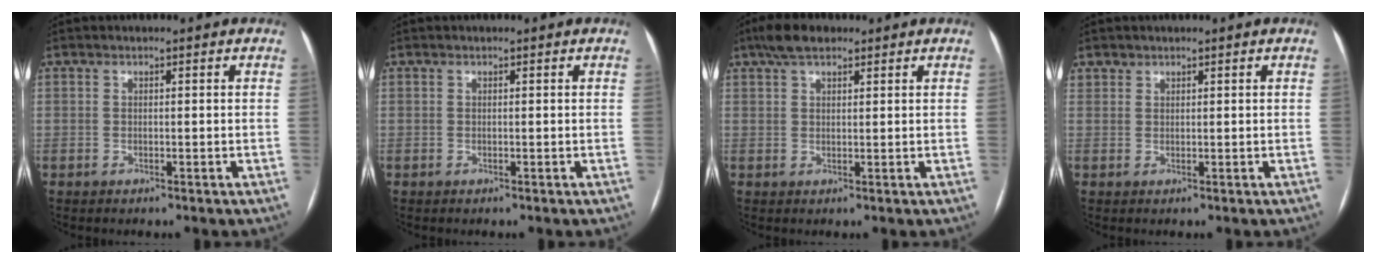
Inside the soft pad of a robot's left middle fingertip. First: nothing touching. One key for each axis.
{"total": 0.0}
{"total": 4.6, "fx": 3.3, "fy": 1.8, "fz": 2.7, "tx": -0.059, "ty": 0.020, "tz": 0.060}
{"total": 0.8, "fx": 0.7, "fy": 0.4, "fz": -0.1, "tx": 0.006, "ty": 0.003, "tz": 0.012}